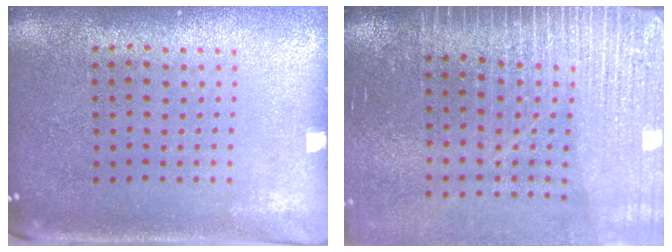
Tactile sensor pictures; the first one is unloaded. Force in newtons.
{"total": 3.7, "press": 3.2, "slide": 1.7}